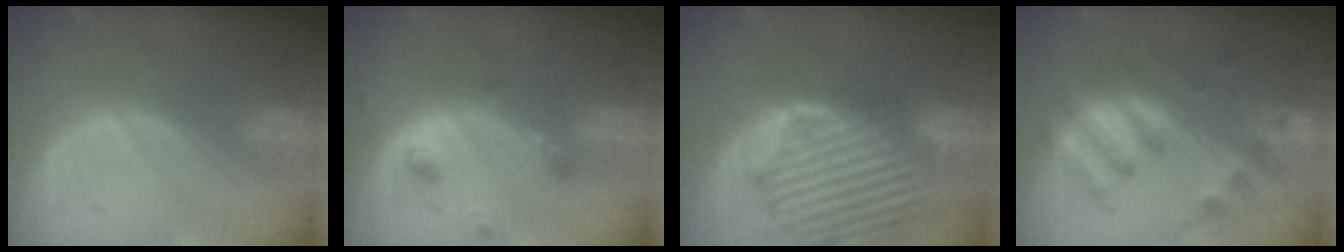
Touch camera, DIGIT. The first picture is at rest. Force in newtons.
{"total": 3.7, "press": 3.7, "slide": 0.4}
{"total": 12.7, "press": 11.5, "slide": 5.3}
{"total": 8.1, "press": 7.7, "slide": 2.7}